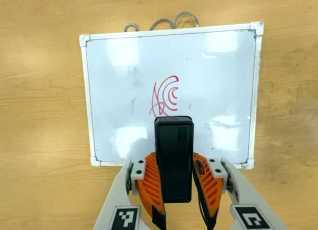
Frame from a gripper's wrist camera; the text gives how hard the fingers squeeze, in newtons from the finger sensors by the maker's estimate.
{"total": 7.1, "left": 5.8, "right": 8.5}